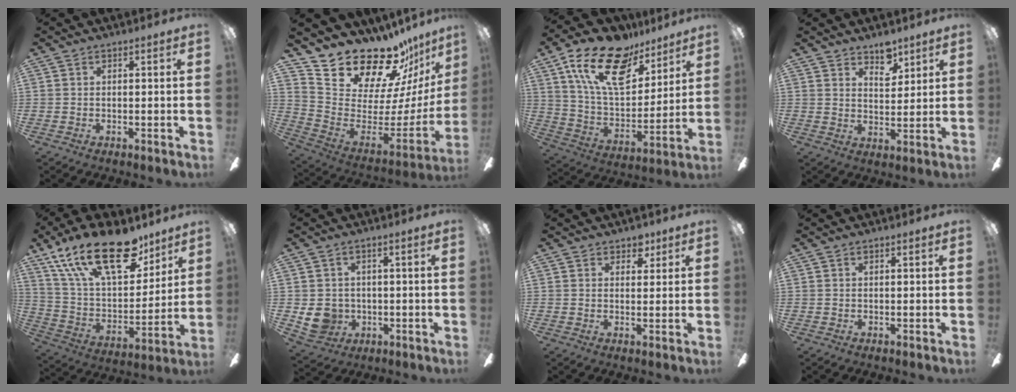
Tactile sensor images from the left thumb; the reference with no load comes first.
{"total": 20.2, "force": [18.2, 6.9, 5.4], "torque": [-0.096, -0.160, 0.331]}
{"total": 21.5, "force": [12.8, 10.9, 13.3], "torque": [-0.237, -0.056, 0.229]}
{"total": 5.9, "force": [4.9, 2.6, 2.2], "torque": [-0.014, -0.031, 0.084]}
{"total": 25.7, "force": [15.9, 12.2, 16.0], "torque": [-0.285, -0.090, 0.280]}
{"total": 6.6, "force": [-0.6, 6.1, 2.4], "torque": [-0.063, 0.001, -0.009]}
{"total": 3.5, "force": [2.6, 2.1, 1.1], "torque": [-0.002, -0.009, 0.043]}
{"total": 0.0}